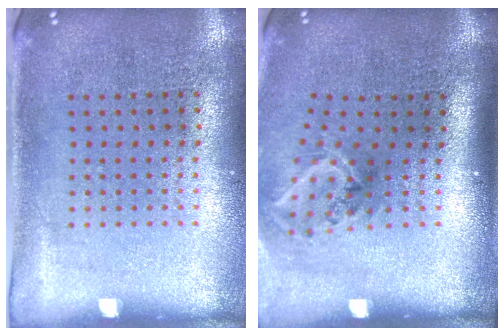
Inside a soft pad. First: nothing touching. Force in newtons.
{"total": 2.0, "press": 1.3, "slide": 1.5}